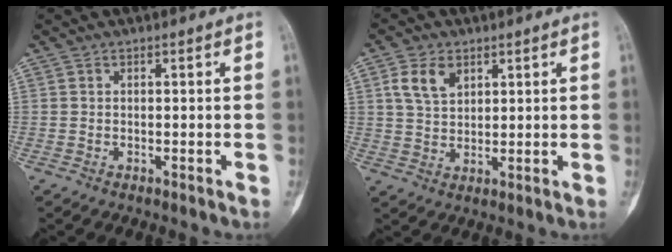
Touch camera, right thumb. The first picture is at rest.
{"total": 6.2, "force": [2.8, 4.0, 3.8], "torque": [-0.060, -0.008, 0.057]}